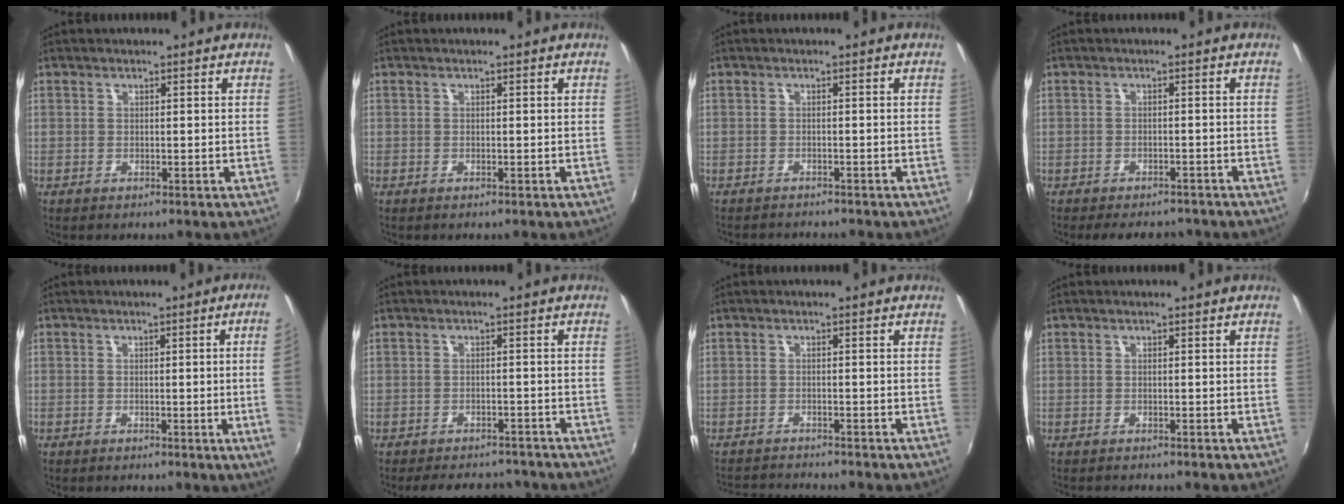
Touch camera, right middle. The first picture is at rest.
{"total": 0.0}
{"total": 3.2, "force": [-3.1, 0.4, 0.7], "torque": [-0.023, -0.011, -0.047]}
{"total": 8.5, "force": [-7.1, 3.1, 3.4], "torque": [-0.077, -0.011, -0.096]}
{"total": 6.1, "force": [-0.2, -1.8, 5.8], "torque": [-0.078, -0.011, 0.001]}
{"total": 11.2, "force": [-9.7, 3.9, 4.1], "torque": [-0.095, -0.003, -0.127]}
{"total": 4.9, "force": [-4.8, -0.1, 0.9], "torque": [-0.035, -0.007, -0.085]}
{"total": 1.3, "force": [-1.3, 0.0, 0.3], "torque": [-0.008, -0.008, -0.020]}